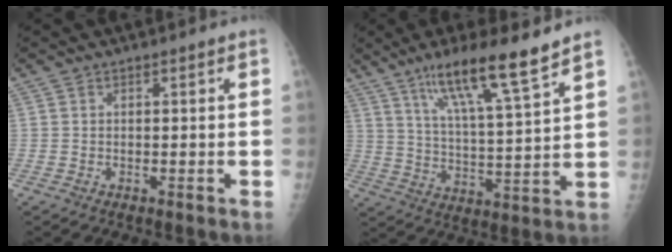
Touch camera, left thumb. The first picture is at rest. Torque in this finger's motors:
{"motor_torque": [0.21, -0.21, 0.91, -0.71, 0.10]}